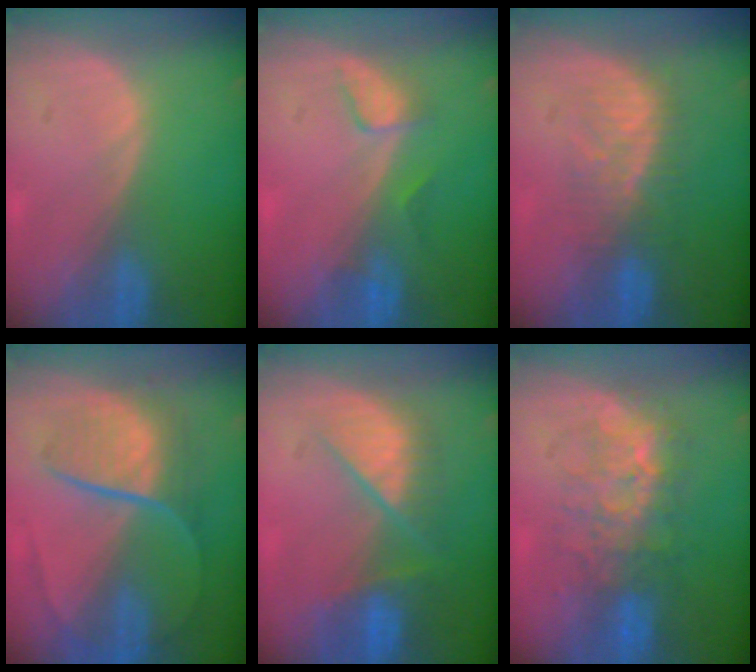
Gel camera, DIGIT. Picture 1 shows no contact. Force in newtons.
{"total": 2.8, "press": 2.7, "slide": 0.4}
{"total": 6.2, "press": 6.0, "slide": 1.5}
{"total": 8.9, "press": 7.5, "slide": 4.7}
{"total": 9.4, "press": 7.9, "slide": 5.0}
{"total": 8.0, "press": 7.8, "slide": 2.1}